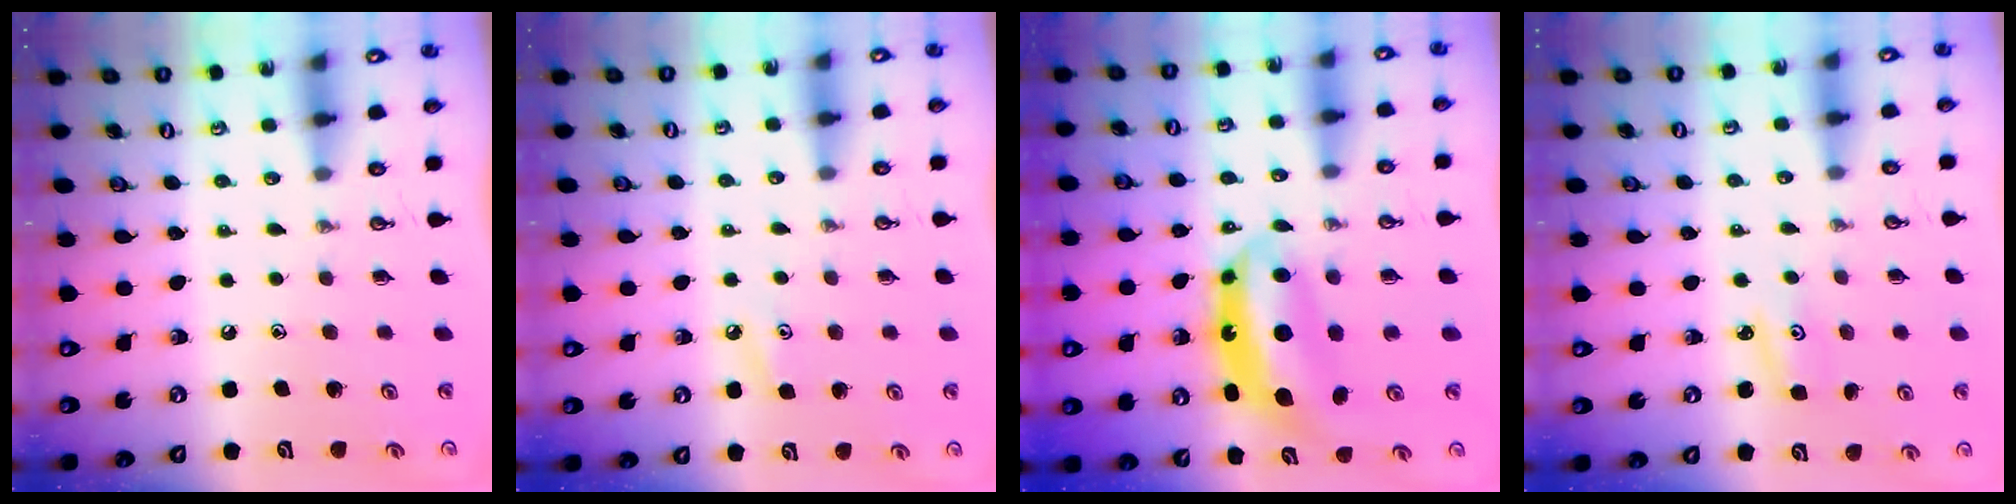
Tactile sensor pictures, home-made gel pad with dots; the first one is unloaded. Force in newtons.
{"total": 3.8, "press": 3.8, "slide": 0.6}
{"total": 7.9, "press": 7.9, "slide": 0.5}
{"total": 3.1, "press": 3.1, "slide": 0.3}